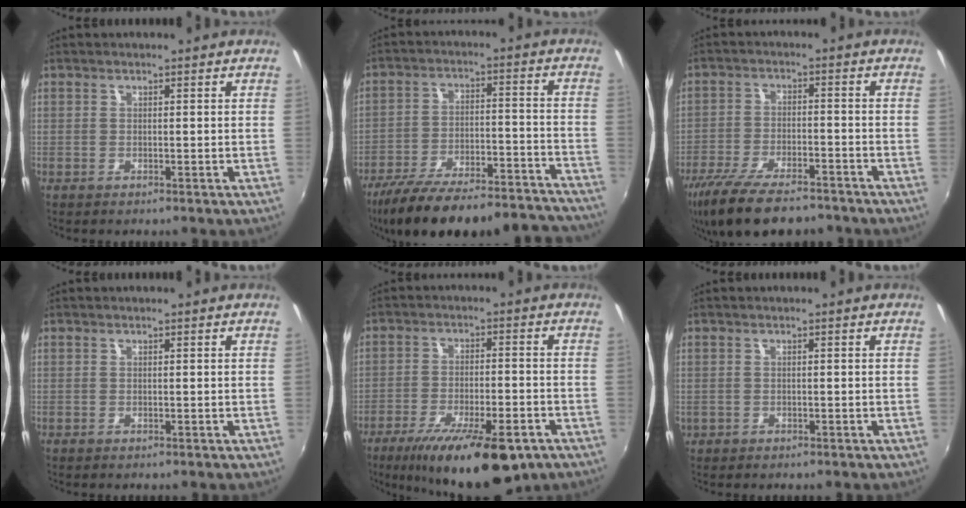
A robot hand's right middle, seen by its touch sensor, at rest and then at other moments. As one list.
[{"total": 28.1, "force": [-24.7, 6.4, 11.8], "torque": [-0.207, -0.020, -0.333]}, {"total": 16.3, "force": [-12.7, 5.3, 8.8], "torque": [-0.187, -0.035, -0.209]}, {"total": 0.0}, {"total": 18.5, "force": [-12.0, 5.6, 13.0], "torque": [-0.228, -0.040, -0.178]}, {"total": 1.2, "force": [-0.5, 1.0, 0.4], "torque": [-0.010, -0.001, -0.003]}]